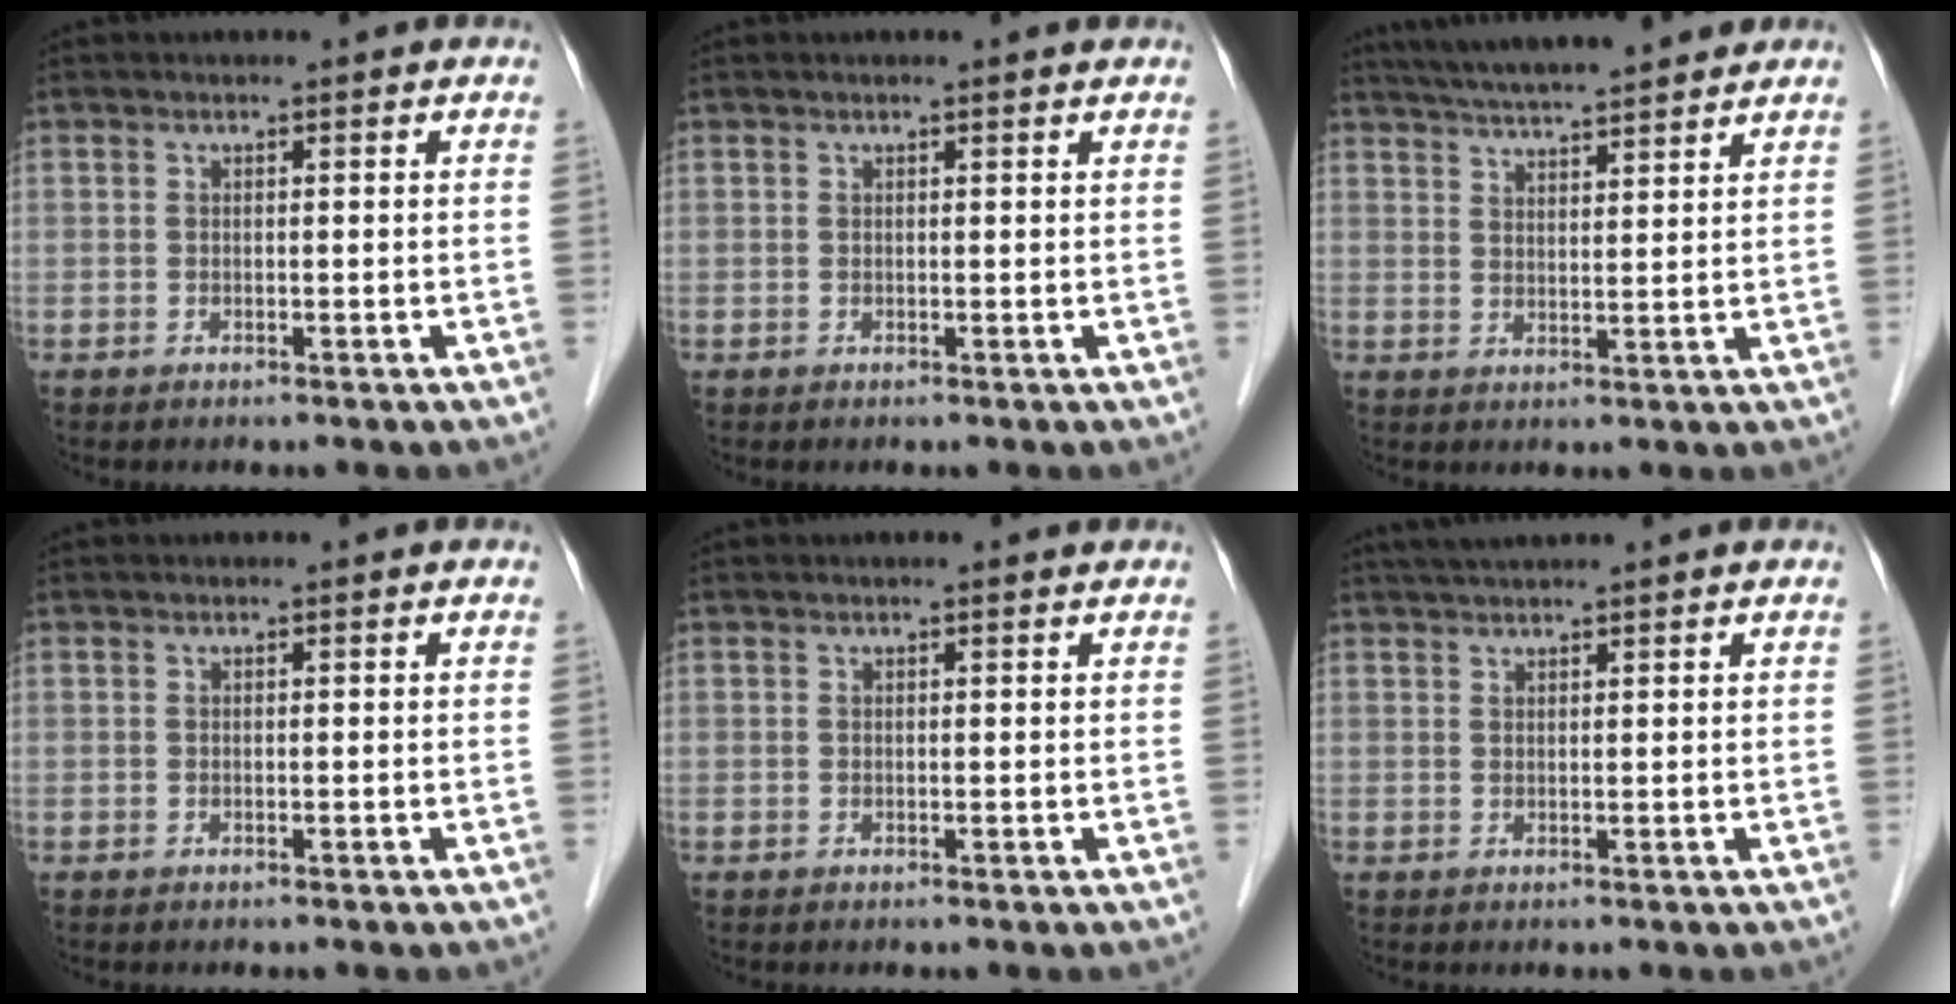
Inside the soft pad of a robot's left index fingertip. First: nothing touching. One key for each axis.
{"total": 0.9, "fx": 0.8, "fy": -0.1, "fz": 0.3, "tx": -0.009, "ty": 0.004, "tz": 0.011}
{"total": 13.0, "fx": 11.6, "fy": 1.0, "fz": 5.7, "tx": -0.098, "ty": 0.024, "tz": 0.174}
{"total": 0.0}
{"total": 1.3, "fx": 1.1, "fy": 0.2, "fz": 0.6, "tx": -0.011, "ty": 0.009, "tz": 0.014}
{"total": 3.9, "fx": 3.4, "fy": -0.2, "fz": 1.9, "tx": -0.027, "ty": 0.029, "tz": 0.061}